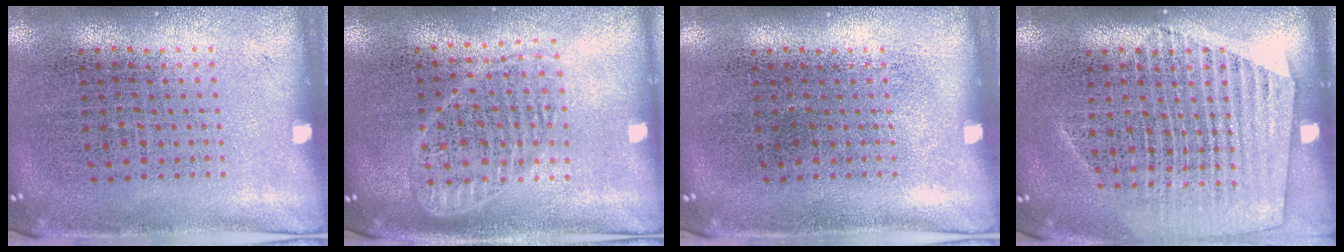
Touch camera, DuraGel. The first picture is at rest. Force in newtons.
{"total": 1.8, "press": 1.5, "slide": 0.9}
{"total": 0.0}
{"total": 1.5, "press": 1.3, "slide": 0.6}